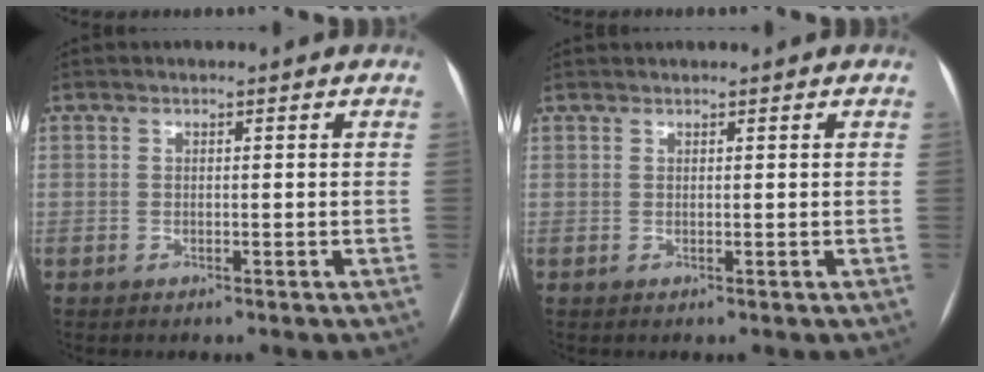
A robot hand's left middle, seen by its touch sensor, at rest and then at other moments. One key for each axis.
{"total": 1.8, "fx": -0.1, "fy": -1.3, "fz": -1.3, "tx": 0.020, "ty": 0.002, "tz": 0.003}